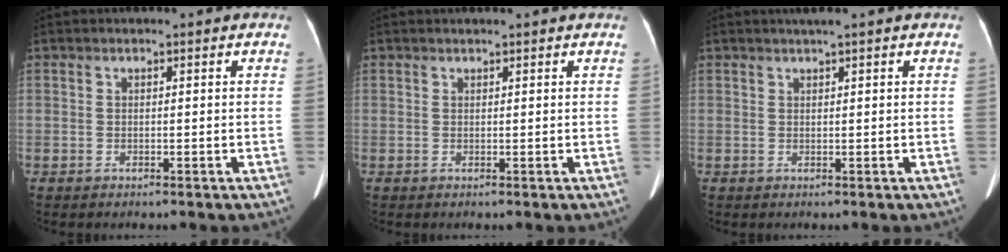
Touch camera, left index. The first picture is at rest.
{"total": 1.2, "force": [1.1, 0.0, 0.5], "torque": [-0.006, 0.016, 0.016]}
{"total": 1.2, "force": [0.8, -0.2, 0.8], "torque": [-0.016, 0.004, 0.018]}